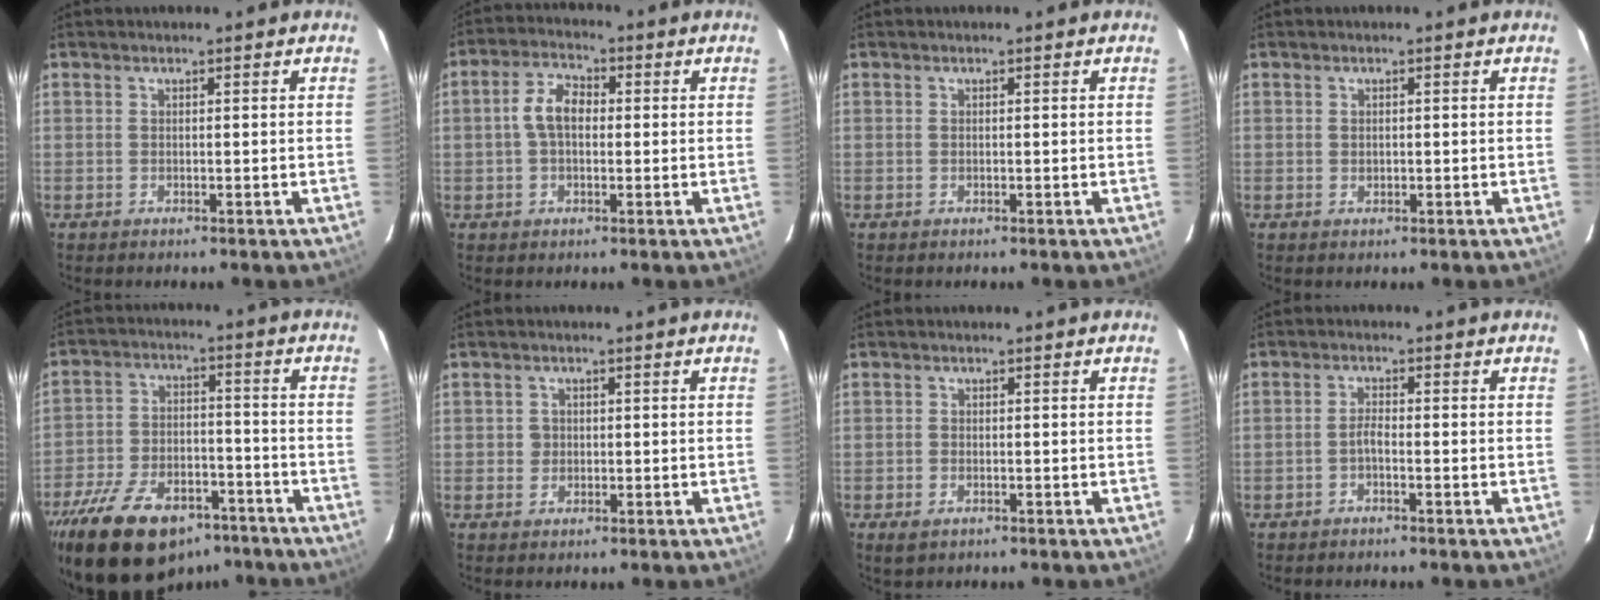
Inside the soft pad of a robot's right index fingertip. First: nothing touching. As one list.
[{"total": 6.1, "force": [0.2, 3.9, 4.7], "torque": [-0.094, 0.018, 0.005]}, {"total": 0.0}, {"total": 0.7, "force": [0.1, 0.6, 0.4], "torque": [-0.004, 0.003, 0.003]}, {"total": 21.9, "force": [-15.2, 10.9, 11.2], "torque": [-0.234, -0.005, -0.231]}, {"total": 1.9, "force": [-0.1, 1.9, 0.3], "torque": [0.001, 0.004, -0.001]}, {"total": 2.5, "force": [-1.4, 1.5, 1.4], "torque": [-0.028, -0.007, -0.023]}, {"total": 1.6, "force": [-1.0, 0.3, 1.2], "torque": [-0.026, 0.005, -0.021]}]